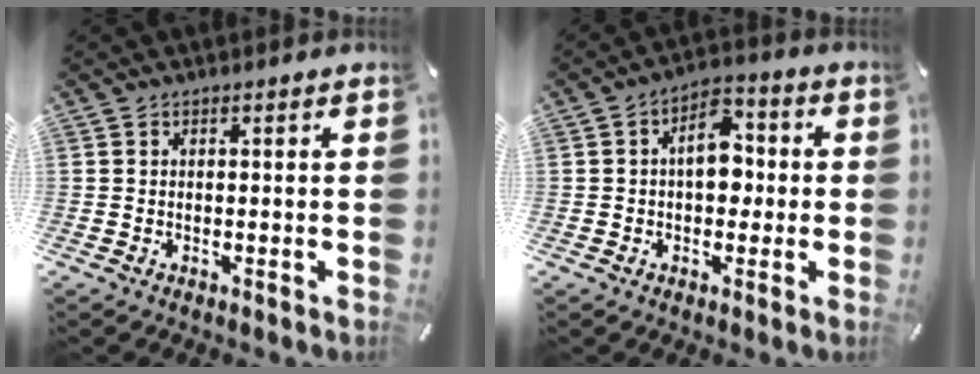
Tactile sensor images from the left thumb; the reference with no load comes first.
{"total": 8.5, "force": [0.0, 5.6, 6.4], "torque": [-0.078, 0.005, -0.006]}